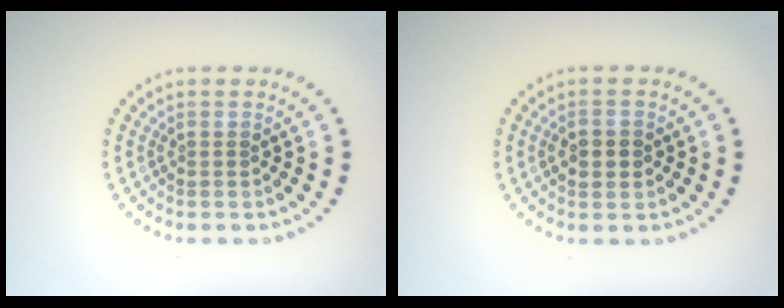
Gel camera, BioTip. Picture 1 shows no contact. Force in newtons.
{"total": 2.1, "press": 2.1, "slide": 0.3}